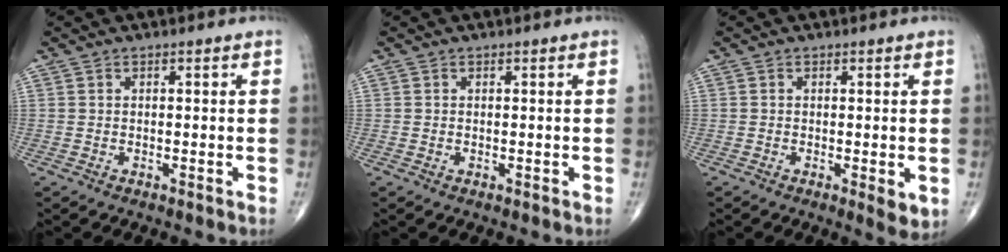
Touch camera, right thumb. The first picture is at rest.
{"total": 0.0}
{"total": 3.3, "force": [-0.6, 1.1, 3.1], "torque": [-0.043, -0.010, -0.010]}